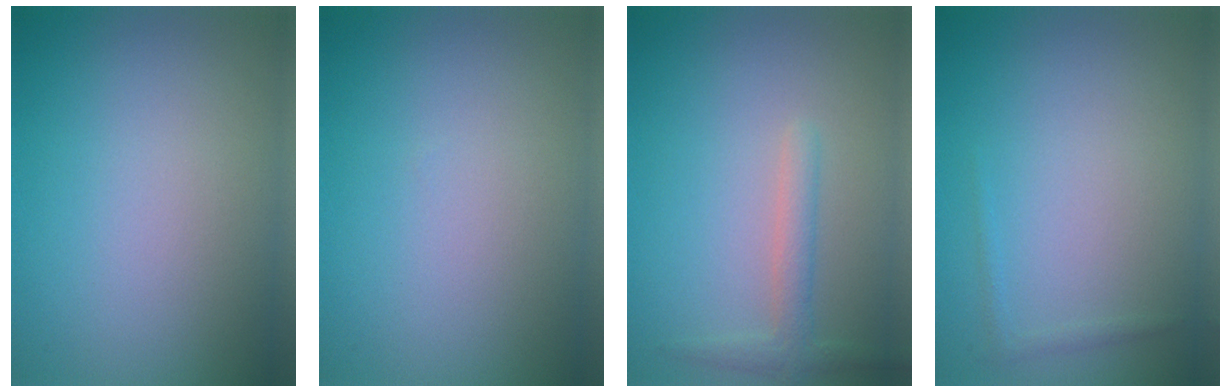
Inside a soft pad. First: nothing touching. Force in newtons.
{"total": 0.0}
{"total": 1.9, "press": 1.9, "slide": 0.1}
{"total": 0.6, "press": 0.6, "slide": 0.1}